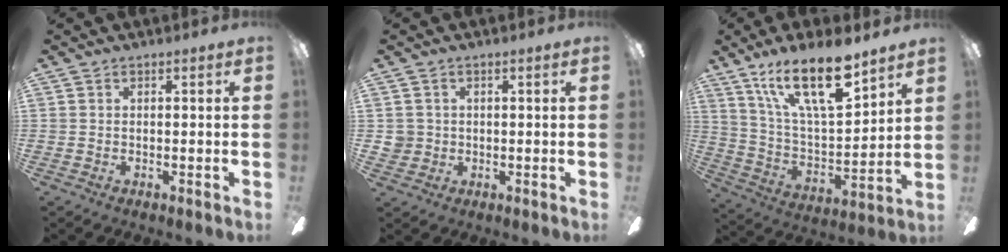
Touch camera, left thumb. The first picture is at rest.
{"total": 3.1, "force": [0.5, 3.0, 0.3], "torque": [-0.005, 0.003, 0.008]}
{"total": 21.2, "force": [13.6, 7.8, 14.2], "torque": [-0.252, -0.073, 0.232]}